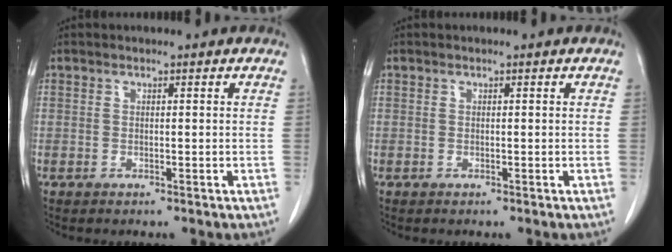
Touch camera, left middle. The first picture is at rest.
{"total": 0.0}